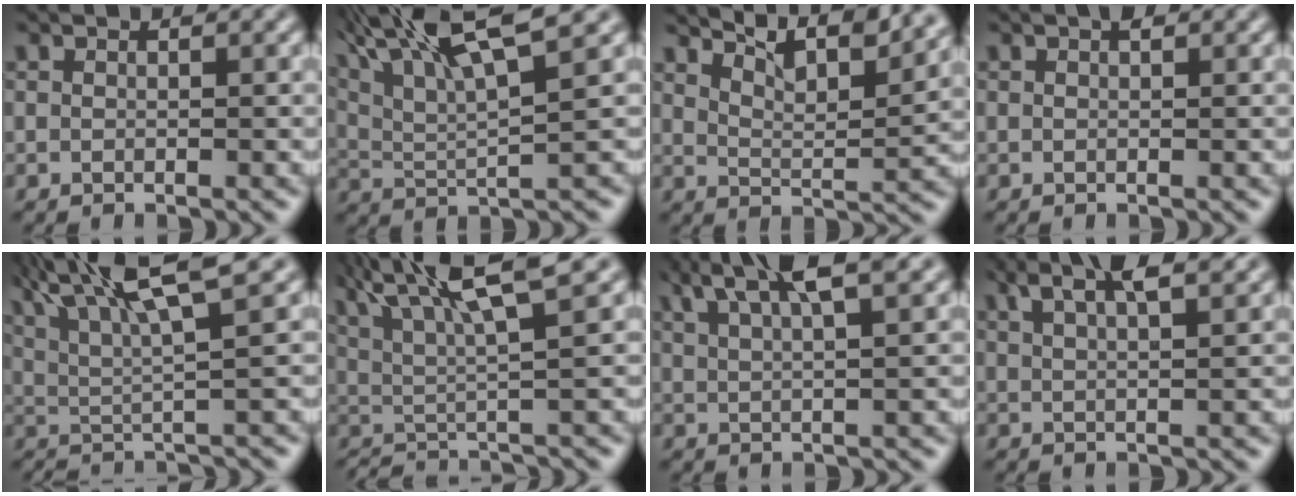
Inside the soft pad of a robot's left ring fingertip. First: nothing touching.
{"total": 9.7, "force": [6.4, 1.9, 7.1], "torque": [-0.136, 0.025, 0.110]}
{"total": 8.1, "force": [6.7, 1.6, 4.2], "torque": [-0.073, 0.014, 0.090]}
{"total": 1.2, "force": [0.6, 0.7, 0.8], "torque": [-0.003, 0.004, 0.009]}
{"total": 9.0, "force": [5.0, 1.5, 7.3], "torque": [-0.108, 0.016, 0.085]}
{"total": 8.4, "force": [3.8, 1.3, 7.4], "torque": [-0.105, 0.016, 0.061]}
{"total": 6.3, "force": [4.1, 1.3, 4.6], "torque": [-0.072, 0.022, 0.066]}
{"total": 4.8, "force": [3.0, 1.3, 3.5], "torque": [-0.050, 0.024, 0.040]}